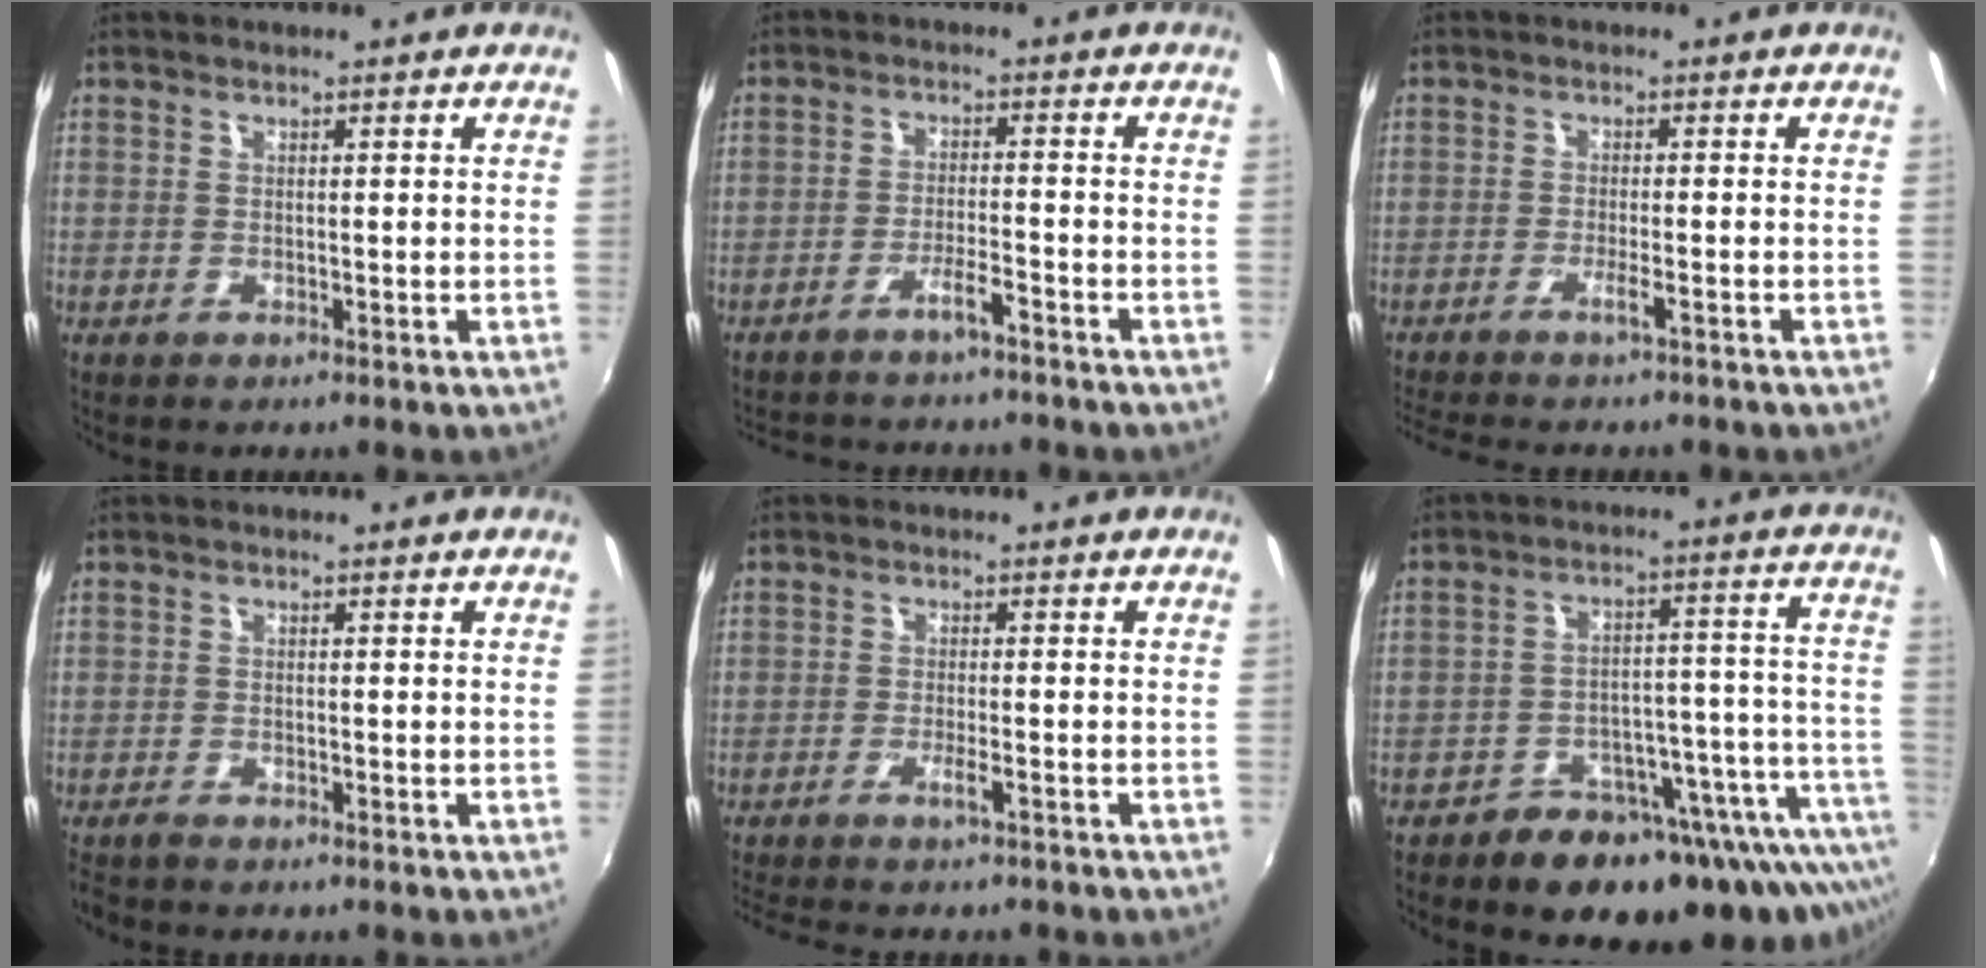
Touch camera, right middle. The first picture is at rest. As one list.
[{"total": 5.7, "force": [-5.1, 0.5, 2.5], "torque": [-0.063, 0.004, -0.081]}, {"total": 5.0, "force": [-4.2, -0.2, 2.6], "torque": [-0.063, -0.007, -0.075]}, {"total": 2.3, "force": [-2.1, 0.5, 0.8], "torque": [-0.024, -0.012, -0.043]}, {"total": 5.1, "force": [-4.3, 0.1, 2.6], "torque": [-0.062, -0.007, -0.076]}, {"total": 21.7, "force": [-17.4, 8.9, 9.6], "torque": [-0.117, 0.014, -0.221]}]